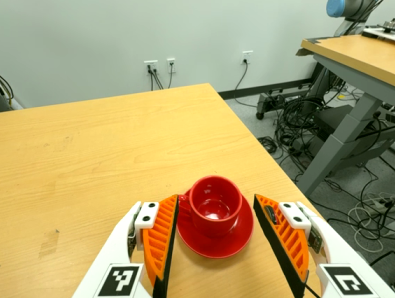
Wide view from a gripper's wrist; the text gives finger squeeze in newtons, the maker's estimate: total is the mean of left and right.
{"total": 0.5, "left": 0.2, "right": 0.9}